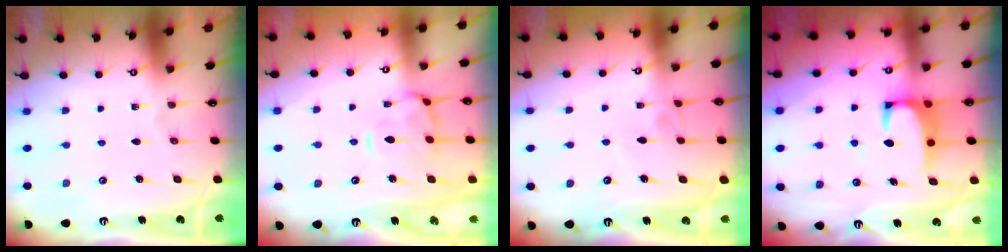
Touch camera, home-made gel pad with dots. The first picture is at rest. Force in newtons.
{"total": 4.0, "press": 3.8, "slide": 1.4}
{"total": 4.5, "press": 4.5, "slide": 0.1}
{"total": 3.8, "press": 3.7, "slide": 0.7}